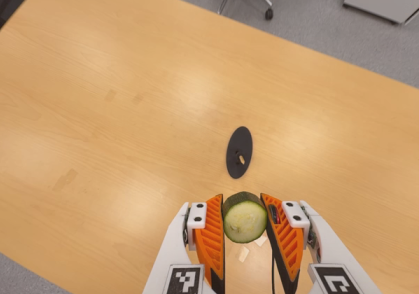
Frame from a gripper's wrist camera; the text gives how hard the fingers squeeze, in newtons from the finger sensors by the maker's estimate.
{"total": 10.7, "left": 10.0, "right": 11.5}